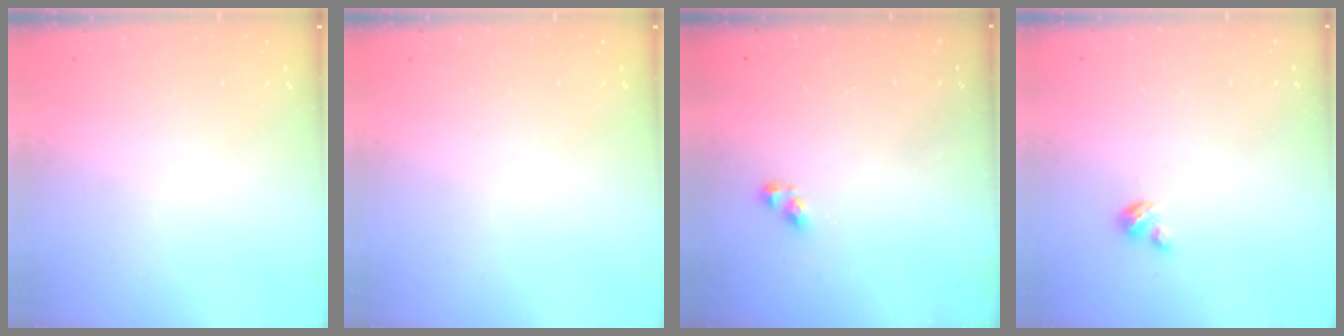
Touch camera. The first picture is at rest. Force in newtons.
{"total": 0.0}
{"total": 4.1, "press": 4.1, "slide": 0.5}
{"total": 2.9, "press": 2.9, "slide": 0.3}